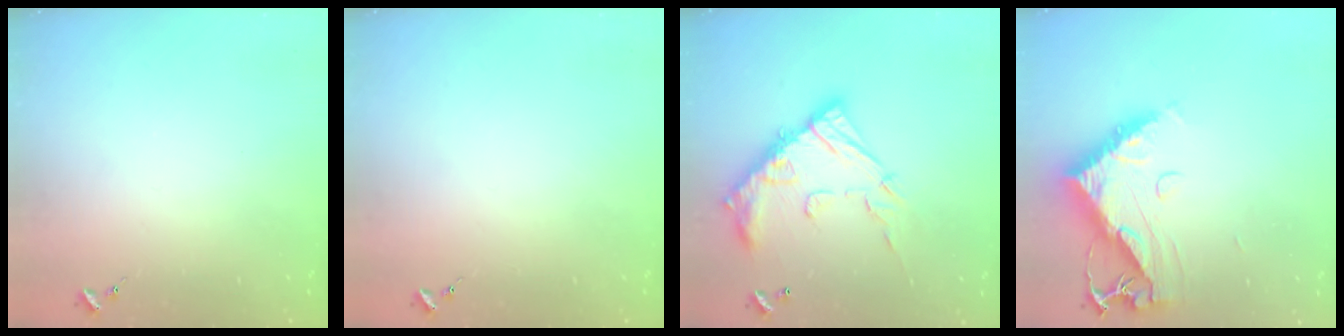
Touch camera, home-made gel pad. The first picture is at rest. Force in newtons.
{"total": 0.0}
{"total": 18.0, "press": 18.0, "slide": 1.4}
{"total": 11.6, "press": 11.6, "slide": 1.1}